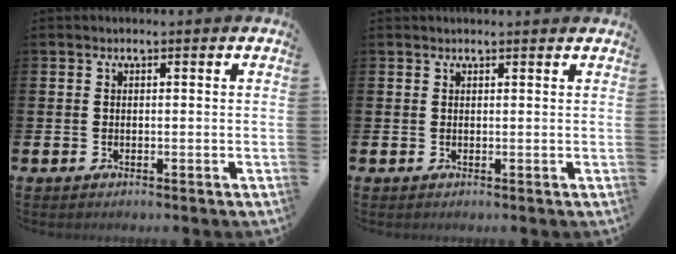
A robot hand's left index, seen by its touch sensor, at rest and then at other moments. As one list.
[{"total": 0.8, "force": [0.7, -0.1, 0.1], "torque": [0.008, -0.005, 0.012]}]